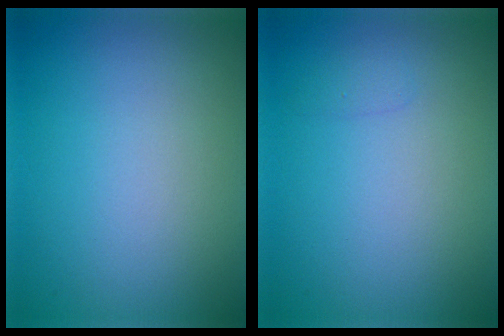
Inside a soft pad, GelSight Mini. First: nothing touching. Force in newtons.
{"total": 0.6, "press": 0.6, "slide": 0.1}